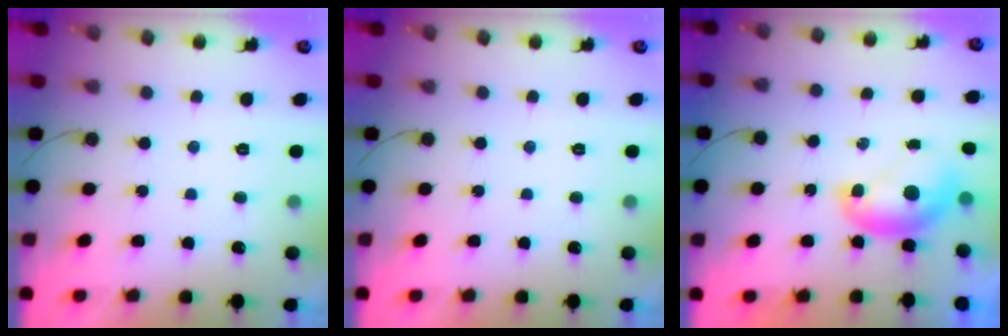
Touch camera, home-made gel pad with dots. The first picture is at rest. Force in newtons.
{"total": 0.0}
{"total": 7.0, "press": 7.0, "slide": 0.3}